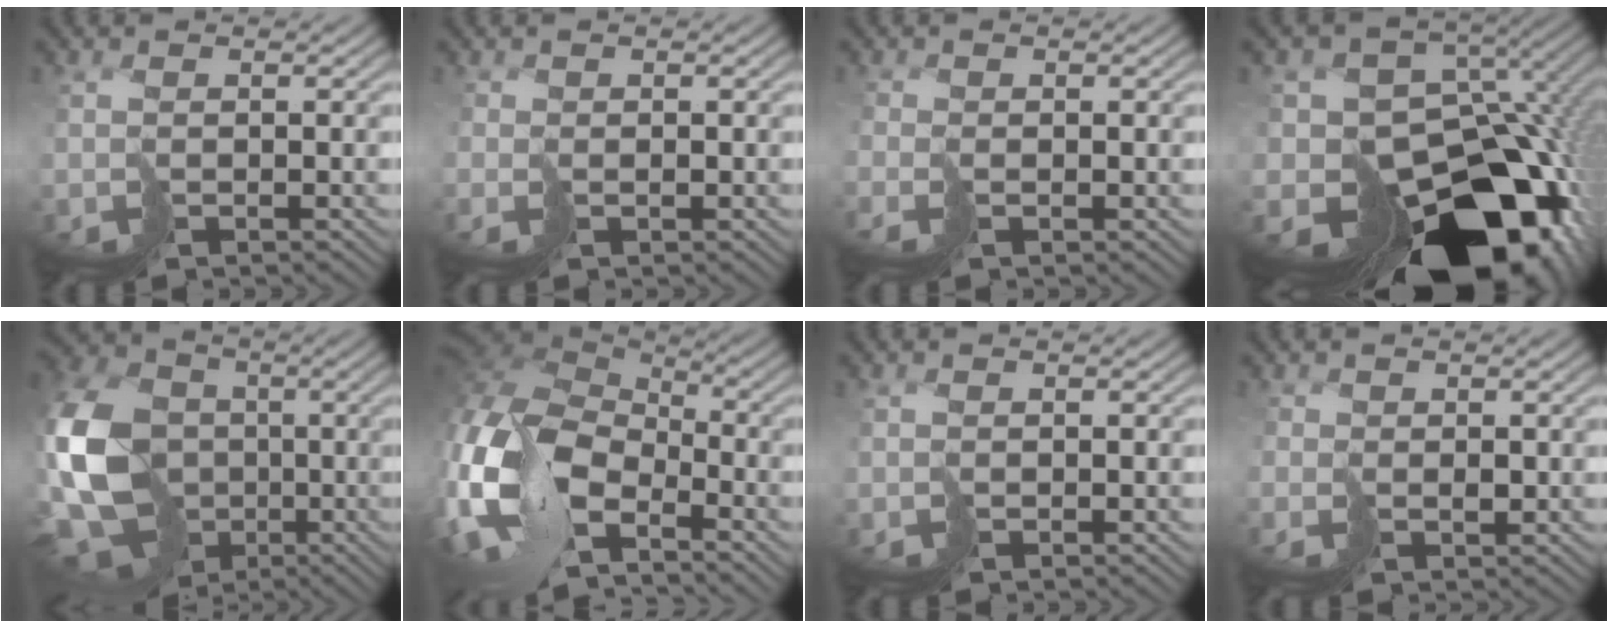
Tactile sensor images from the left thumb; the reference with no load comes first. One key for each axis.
{"total": 1.1, "fx": 0.3, "fy": -0.1, "fz": -1.1, "tx": 0.028, "ty": 0.001, "tz": 0.005}
{"total": 1.3, "fx": -0.1, "fy": -0.6, "fz": -1.1, "tx": 0.034, "ty": 0.005, "tz": -0.003}
{"total": 19.6, "fx": -10.0, "fy": 12.6, "fz": 11.1, "tx": -0.170, "ty": -0.022, "tz": -0.122}
{"total": 15.1, "fx": -1.8, "fy": 12.3, "fz": 8.5, "tx": -0.220, "ty": -0.014, "tz": -0.034}
{"total": 15.5, "fx": -5.7, "fy": 9.4, "fz": 10.9, "tx": -0.287, "ty": -0.023, "tz": -0.105}
{"total": 0.0}
{"total": 1.1, "fx": 0.8, "fy": 0.2, "fz": -0.7, "tx": 0.019, "ty": 0.001, "tz": 0.018}